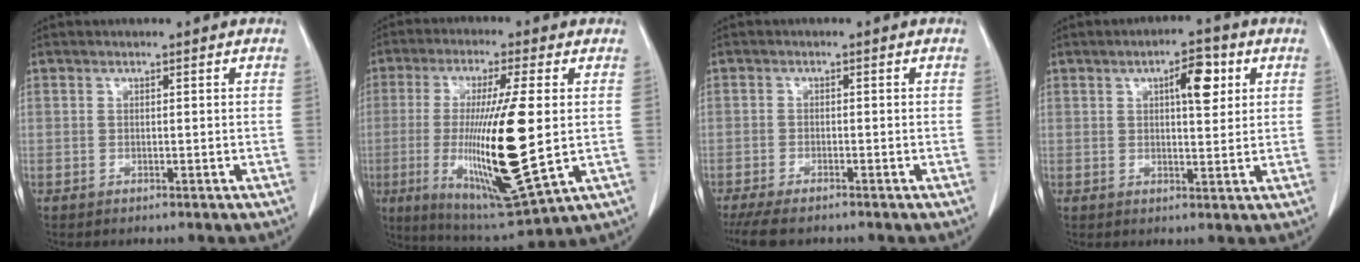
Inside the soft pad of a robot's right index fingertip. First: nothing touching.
{"total": 18.9, "force": [-1.5, 2.1, 18.8], "torque": [-0.363, -0.024, -0.016]}
{"total": 6.2, "force": [-5.2, 1.3, 3.0], "torque": [-0.048, -0.015, -0.087]}
{"total": 5.8, "force": [2.2, 1.8, 5.1], "torque": [-0.077, 0.005, 0.032]}